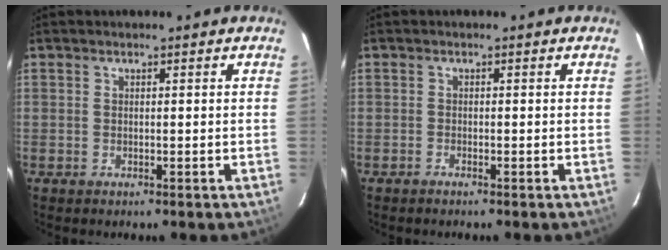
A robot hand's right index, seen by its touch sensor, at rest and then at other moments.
{"total": 0.6, "force": [-0.5, 0.1, 0.1], "torque": [-0.003, 0.000, -0.013]}